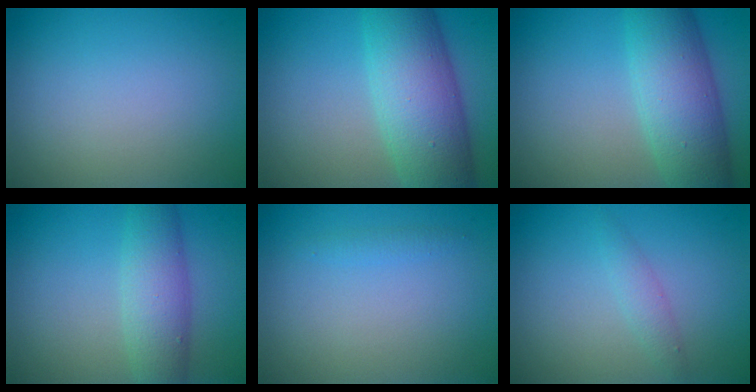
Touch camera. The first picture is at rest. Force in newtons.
{"total": 9.0, "press": 9.0, "slide": 0.2}
{"total": 7.4, "press": 7.4, "slide": 0.2}
{"total": 4.3, "press": 4.3, "slide": 0.1}
{"total": 0.7, "press": 0.7, "slide": 0.0}
{"total": 1.4, "press": 1.4, "slide": 0.1}